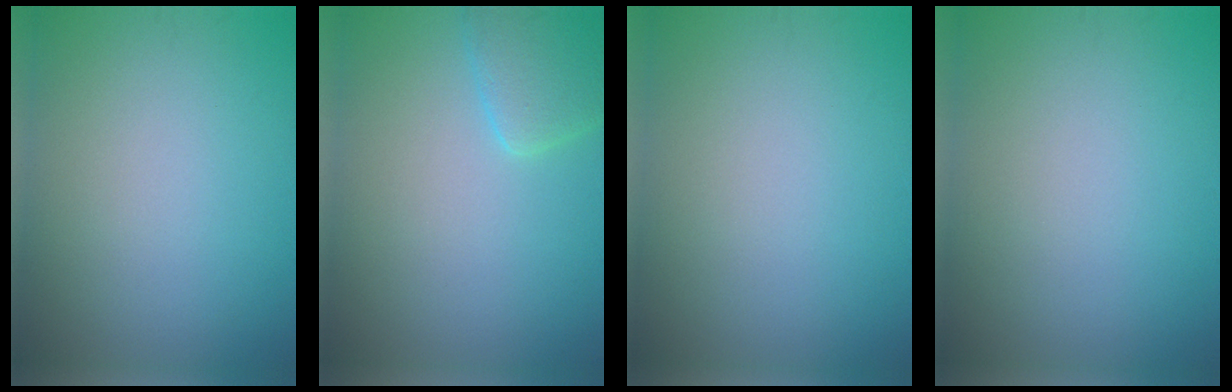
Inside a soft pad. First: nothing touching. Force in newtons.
{"total": 2.9, "press": 2.9, "slide": 0.2}
{"total": 0.0}
{"total": 0.0}